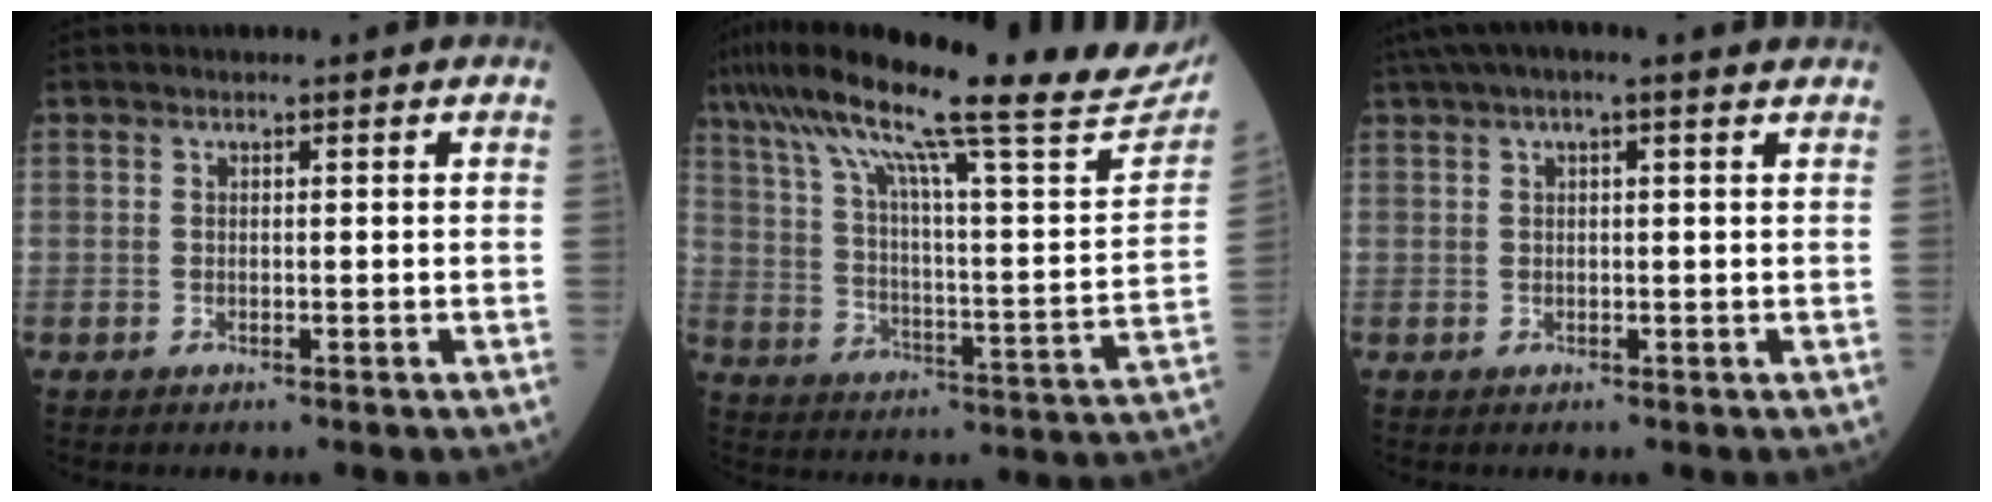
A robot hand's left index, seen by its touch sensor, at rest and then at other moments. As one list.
[{"total": 31.7, "force": [25.1, 3.2, 19.0], "torque": [-0.292, -0.018, 0.342]}, {"total": 7.1, "force": [5.2, 1.1, 4.7], "torque": [-0.087, 0.045, 0.073]}]